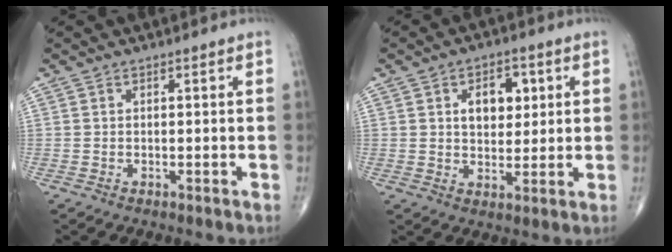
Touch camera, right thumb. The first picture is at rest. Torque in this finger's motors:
{"motor_torque": [-0.35, 0.35, 0.85, 0.36, 0.00]}